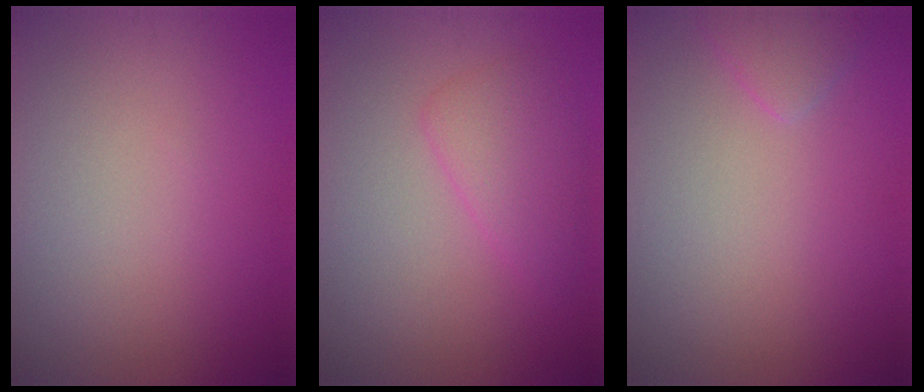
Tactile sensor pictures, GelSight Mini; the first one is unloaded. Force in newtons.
{"total": 2.8, "press": 2.8, "slide": 0.2}
{"total": 1.4, "press": 1.4, "slide": 0.2}